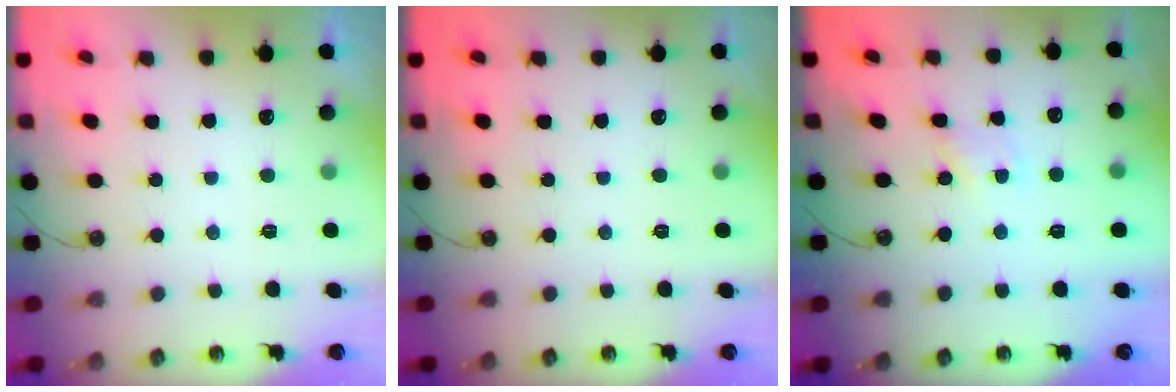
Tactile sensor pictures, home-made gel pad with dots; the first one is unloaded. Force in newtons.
{"total": 0.0}
{"total": 2.2, "press": 2.2, "slide": 0.3}